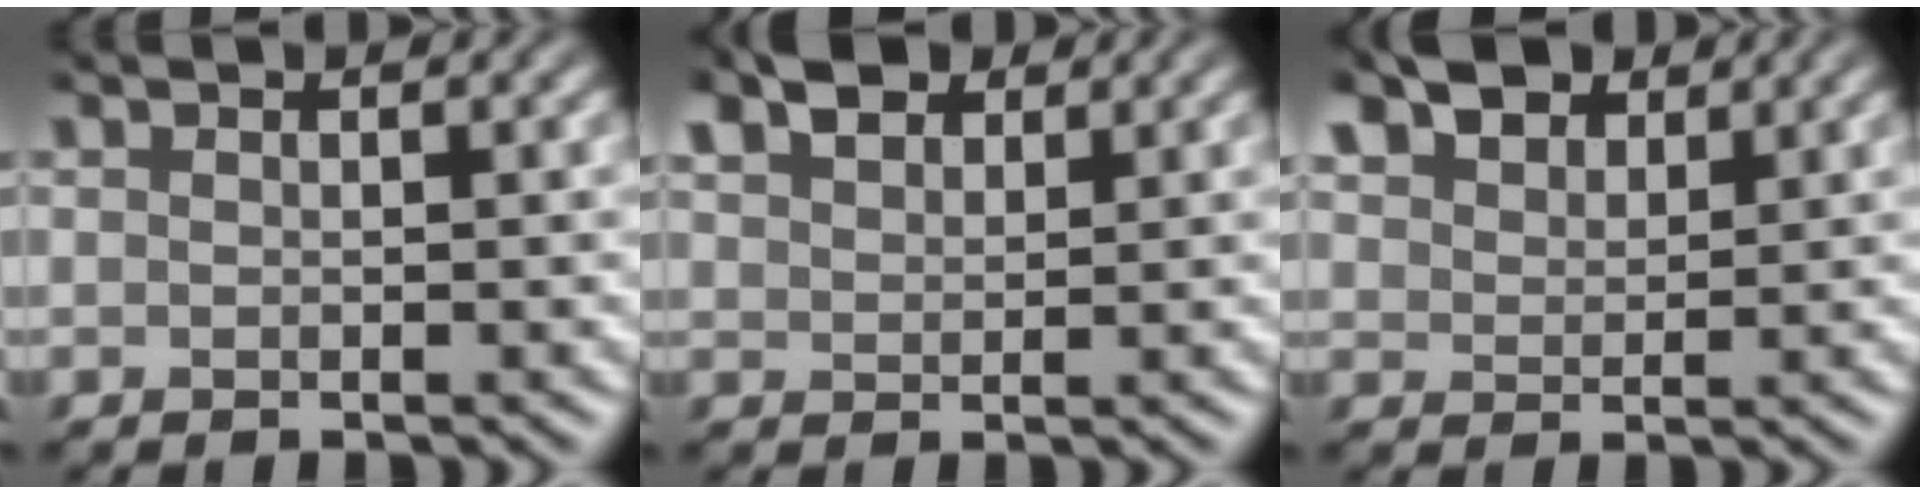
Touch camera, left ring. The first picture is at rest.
{"total": 3.1, "force": [2.1, 1.6, 1.5], "torque": [-0.039, 0.012, 0.041]}
{"total": 4.3, "force": [3.2, 2.2, 1.8], "torque": [-0.050, 0.013, 0.058]}